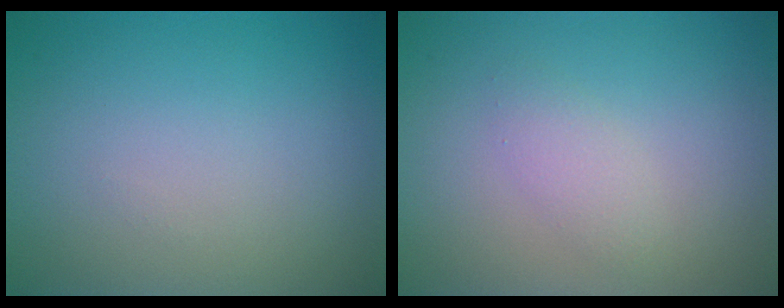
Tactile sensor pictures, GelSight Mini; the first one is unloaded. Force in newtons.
{"total": 1.6, "press": 1.6, "slide": 0.1}